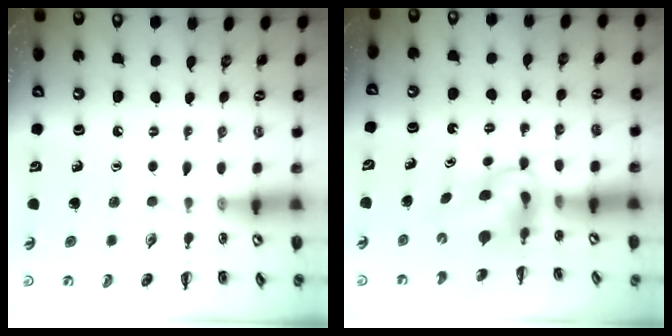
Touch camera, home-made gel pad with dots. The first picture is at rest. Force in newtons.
{"total": 5.8, "press": 5.8, "slide": 1.0}